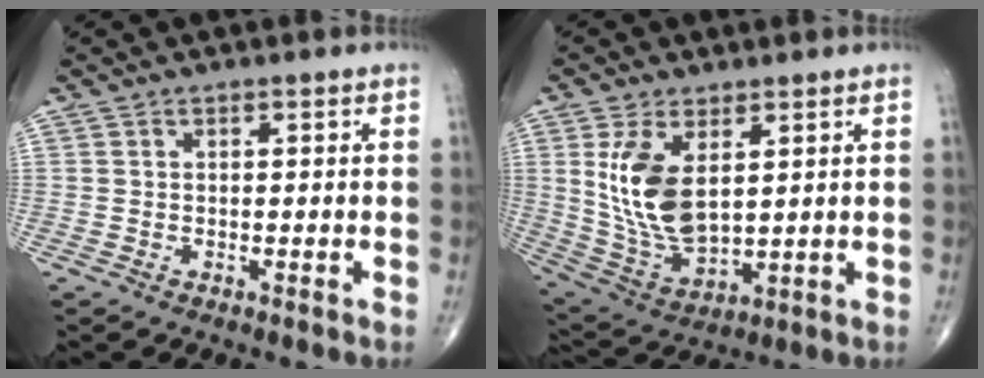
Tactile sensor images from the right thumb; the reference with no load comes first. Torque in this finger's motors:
{"motor_torque": [-0.53, 1.12, 1.26, 0.47, 0.15]}